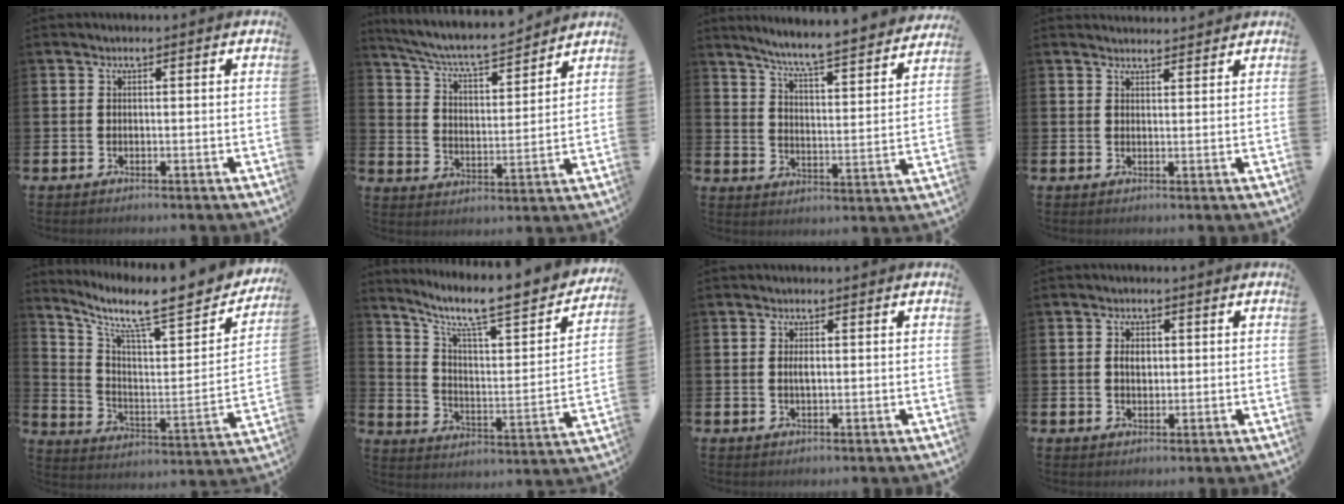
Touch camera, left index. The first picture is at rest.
{"total": 6.9, "force": [6.5, 0.6, 2.1], "torque": [-0.074, -0.047, 0.111]}
{"total": 6.7, "force": [6.3, -0.4, 2.2], "torque": [-0.064, -0.057, 0.102]}
{"total": 2.2, "force": [2.2, 0.3, -0.2], "torque": [0.007, -0.014, 0.039]}
{"total": 9.8, "force": [7.7, 2.6, 5.5], "torque": [-0.112, -0.069, 0.117]}
{"total": 9.3, "force": [7.4, 2.0, 5.2], "torque": [-0.110, -0.061, 0.114]}
{"total": 1.4, "force": [0.2, 0.4, 1.3], "torque": [-0.020, 0.001, 0.001]}
{"total": 2.2, "force": [0.4, 1.5, 1.5], "torque": [-0.010, 0.001, 0.001]}